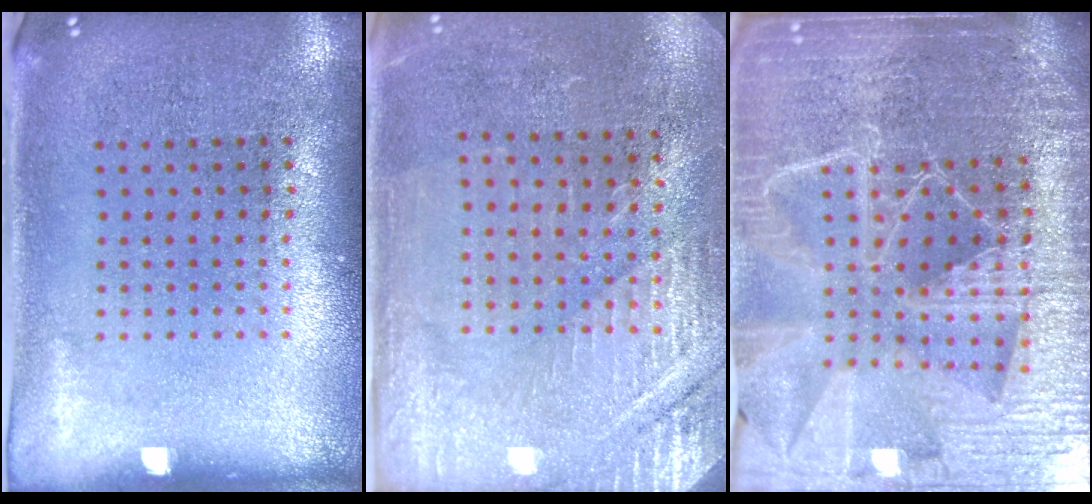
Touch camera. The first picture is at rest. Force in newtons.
{"total": 2.9, "press": 2.9, "slide": 0.3}
{"total": 6.3, "press": 5.5, "slide": 3.1}